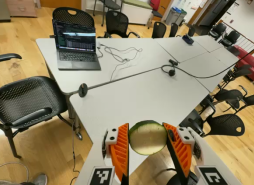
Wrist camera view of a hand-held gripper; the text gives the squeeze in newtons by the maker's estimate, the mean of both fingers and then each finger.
{"total": 8.4, "left": 8.0, "right": 8.9}